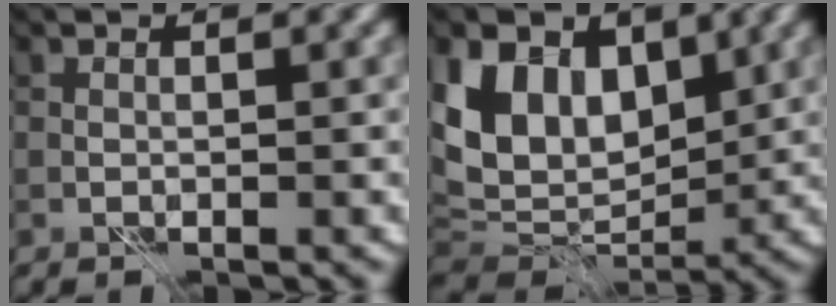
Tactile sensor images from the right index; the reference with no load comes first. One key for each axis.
{"total": 10.6, "fx": 3.5, "fy": 7.6, "fz": 6.6, "tx": -0.132, "ty": 0.007, "tz": 0.063}